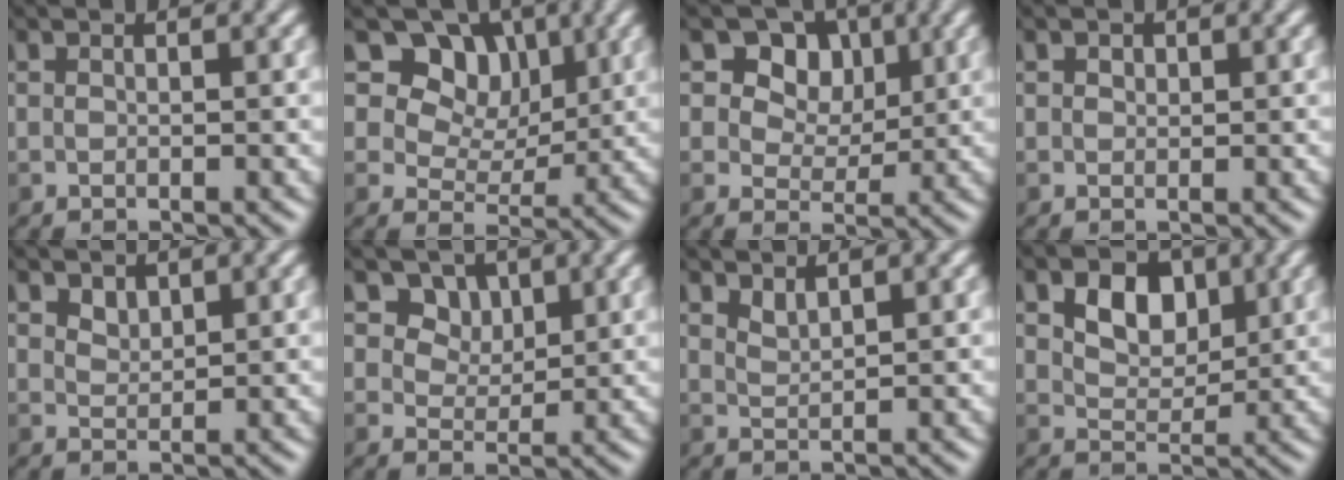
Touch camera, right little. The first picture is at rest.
{"total": 9.3, "force": [5.0, 6.5, 4.3], "torque": [-0.075, -0.010, 0.087]}
{"total": 8.2, "force": [4.0, 6.1, 3.8], "torque": [-0.068, 0.003, 0.057]}
{"total": 0.6, "force": [0.3, 0.5, 0.2], "torque": [-0.003, -0.003, 0.005]}
{"total": 1.1, "force": [0.9, 0.5, 0.3], "torque": [-0.007, -0.003, 0.022]}
{"total": 5.8, "force": [3.3, 4.1, 2.6], "torque": [-0.059, -0.011, 0.061]}
{"total": 1.1, "force": [1.0, 0.2, 0.4], "torque": [-0.011, -0.004, 0.024]}
{"total": 4.0, "force": [1.5, 2.7, 2.5], "torque": [-0.043, 0.001, 0.019]}